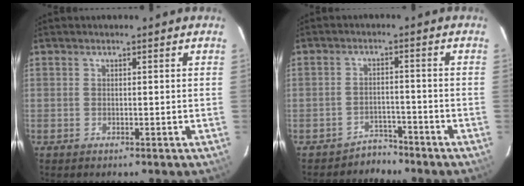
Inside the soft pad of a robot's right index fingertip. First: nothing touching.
{"total": 3.8, "force": [-3.3, 1.7, -0.5], "torque": [0.006, 0.014, -0.055]}